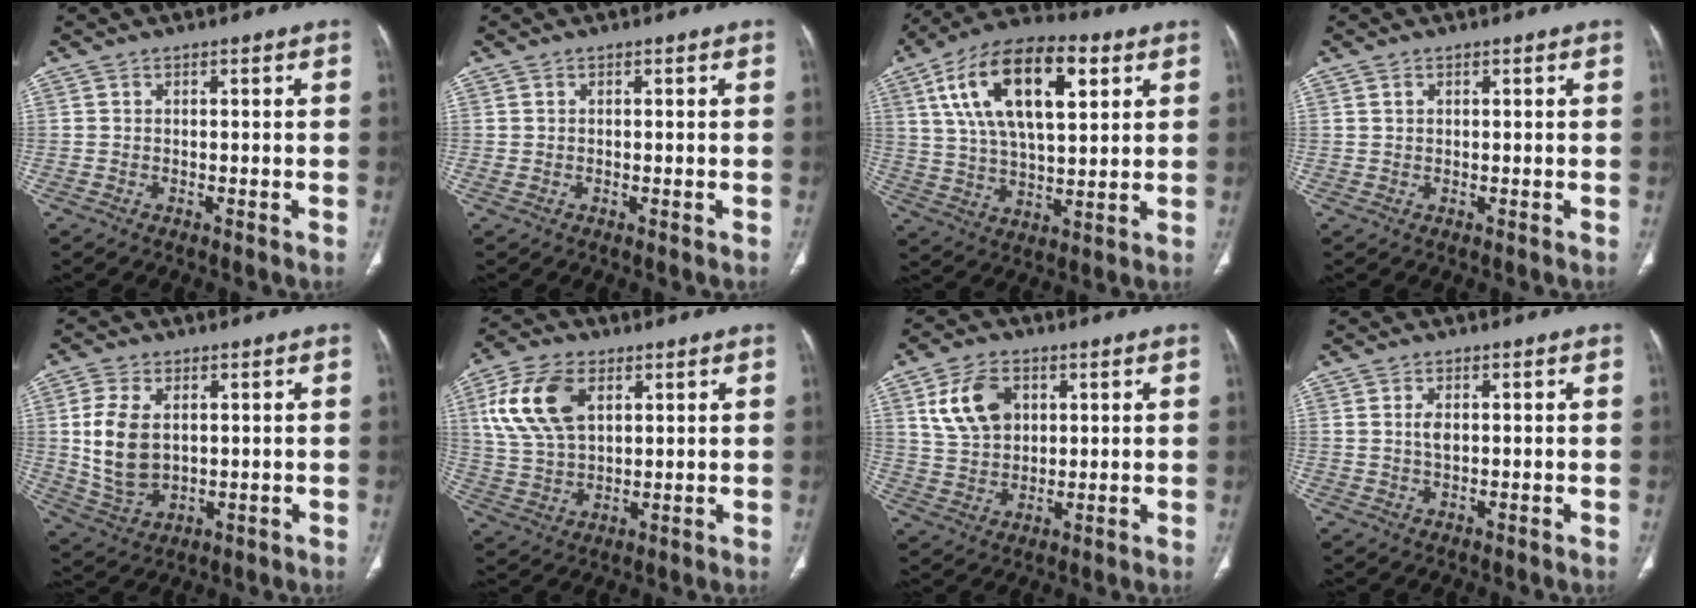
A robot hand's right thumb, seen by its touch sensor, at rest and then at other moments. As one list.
[{"total": 0.9, "force": [-0.2, 0.5, 0.7], "torque": [-0.016, 0.002, 0.000]}, {"total": 20.8, "force": [7.4, 9.9, 16.7], "torque": [-0.281, 0.000, 0.126]}, {"total": 0.7, "force": [0.3, 0.6, 0.3], "torque": [-0.004, 0.000, 0.006]}, {"total": 11.0, "force": [1.3, 7.1, 8.2], "torque": [-0.163, -0.010, 0.040]}, {"total": 13.6, "force": [4.8, 8.2, 9.8], "torque": [-0.191, -0.003, 0.097]}, {"total": 10.1, "force": [3.6, 7.1, 6.2], "torque": [-0.099, -0.007, 0.075]}, {"total": 2.2, "force": [0.4, 1.2, 1.9], "torque": [-0.036, -0.002, 0.010]}]